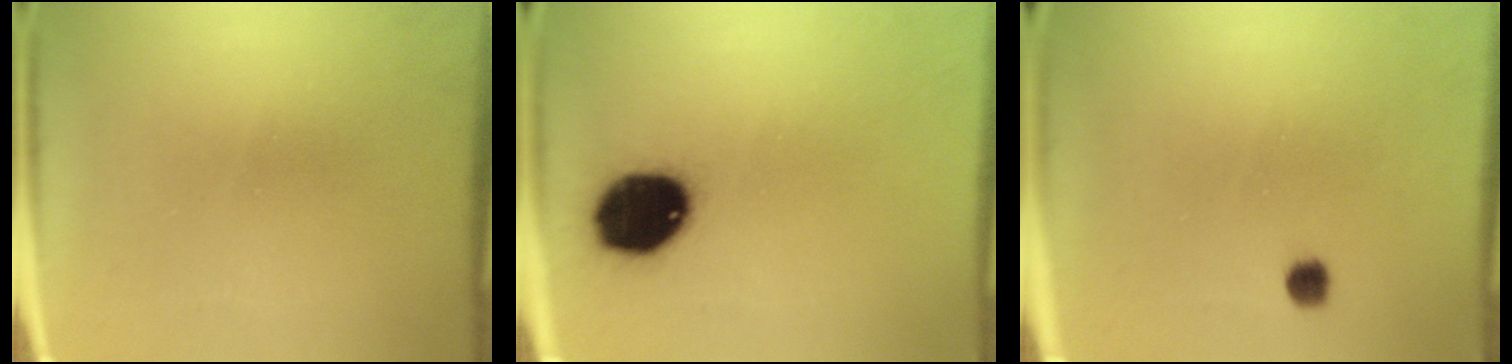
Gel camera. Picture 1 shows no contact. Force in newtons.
{"total": 14.3}
{"total": 1.8}